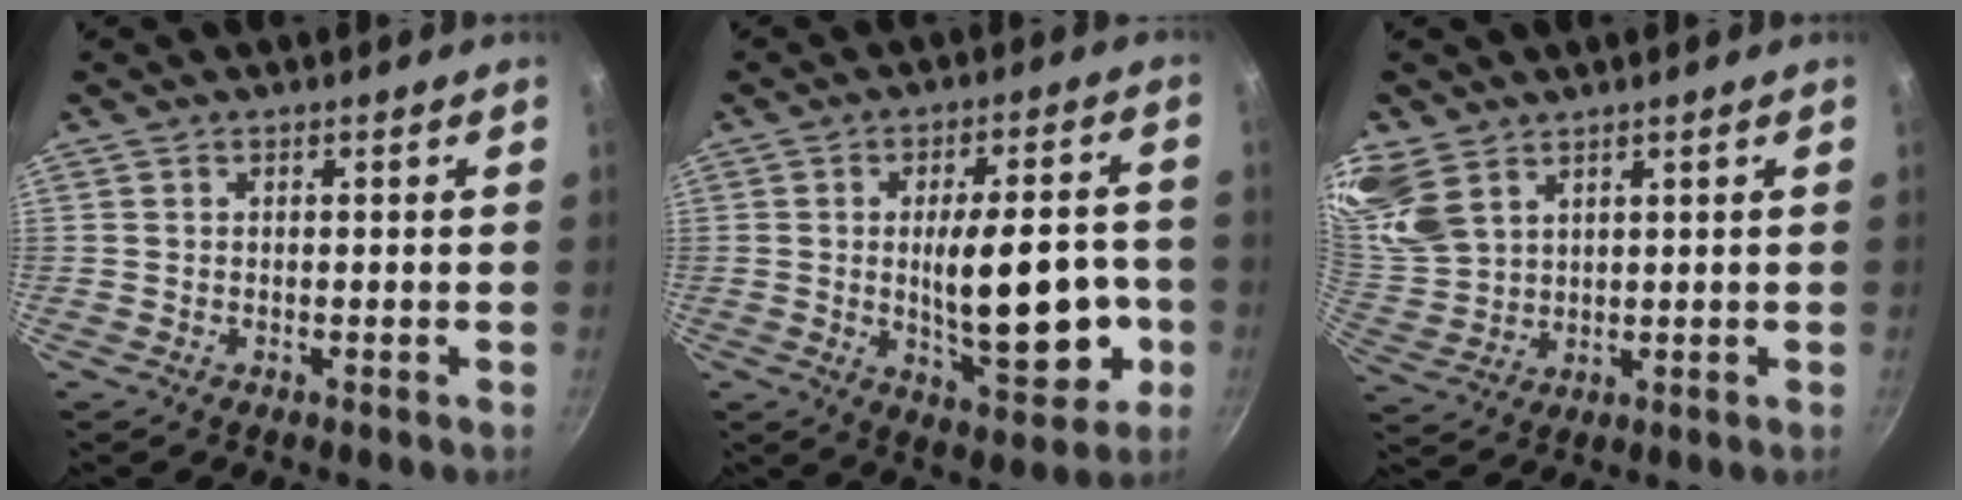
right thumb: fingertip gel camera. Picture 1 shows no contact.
{"total": 17.6, "force": [-2.4, 7.3, 15.9], "torque": [-0.198, 0.007, -0.021]}
{"total": 10.8, "force": [7.0, 6.6, 4.9], "torque": [-0.097, -0.013, 0.156]}